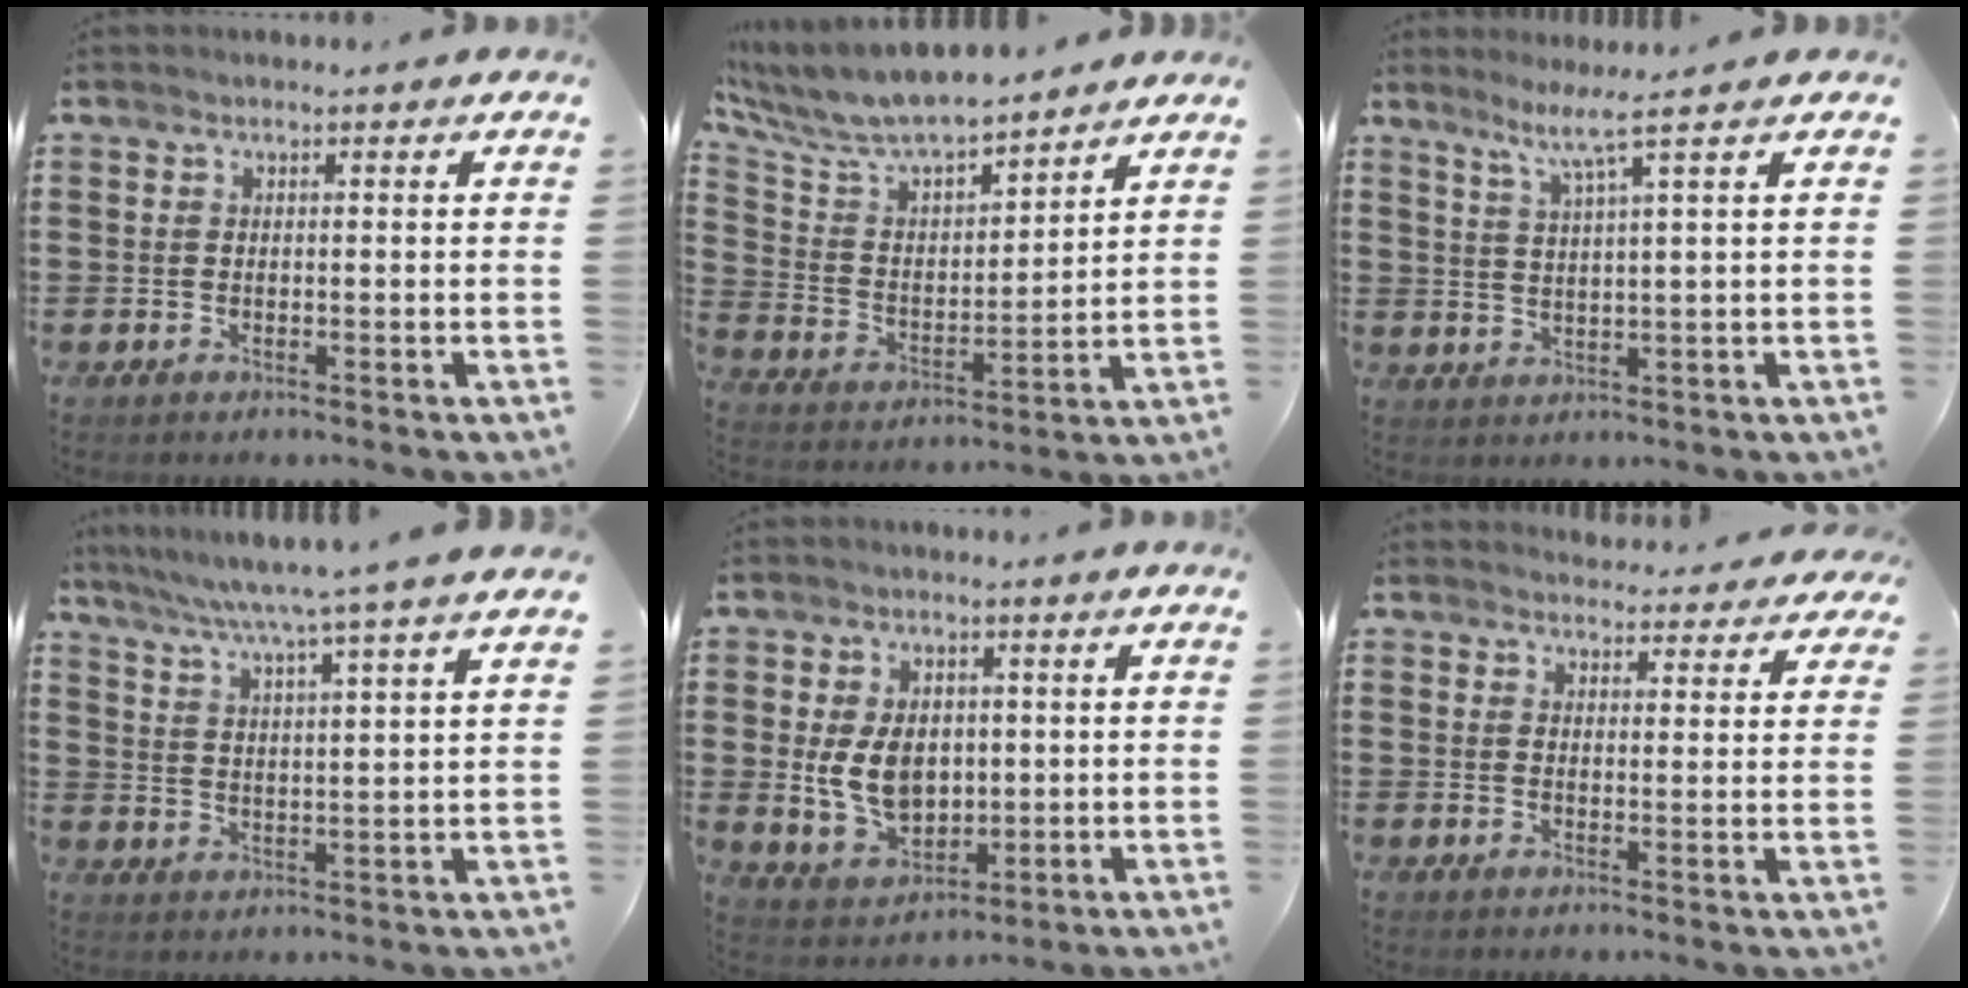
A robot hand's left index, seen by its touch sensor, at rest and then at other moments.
{"total": 8.0, "force": [7.4, 1.5, 2.6], "torque": [-0.089, -0.047, 0.129]}
{"total": 4.0, "force": [2.4, -1.0, 3.0], "torque": [-0.068, -0.011, 0.036]}
{"total": 5.9, "force": [5.0, -1.8, 2.5], "torque": [-0.070, -0.039, 0.078]}
{"total": 8.2, "force": [0.6, 6.0, 5.6], "torque": [-0.127, 0.008, 0.009]}
{"total": 3.6, "force": [3.5, 0.8, 0.6], "torque": [-0.015, -0.015, 0.064]}